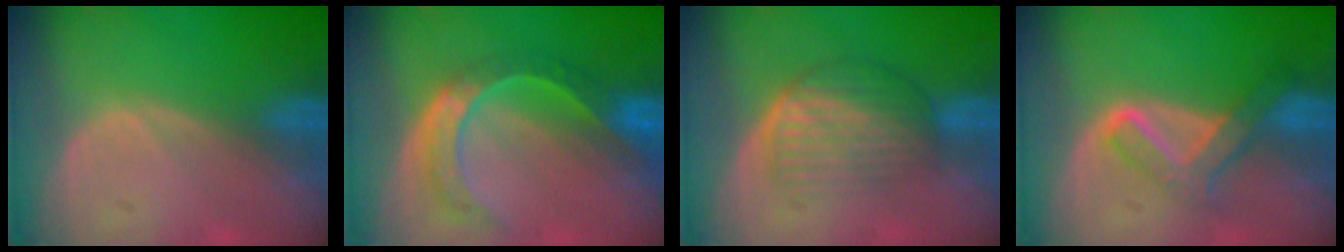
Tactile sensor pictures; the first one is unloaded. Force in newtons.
{"total": 8.5, "press": 7.2, "slide": 4.6}
{"total": 6.9, "press": 5.9, "slide": 3.6}
{"total": 5.4, "press": 5.4, "slide": 0.7}